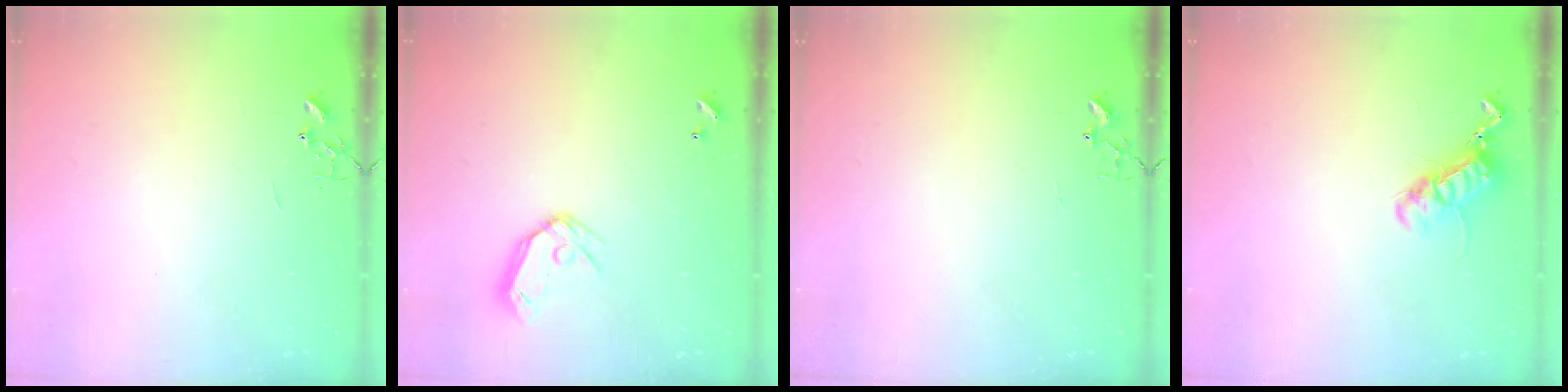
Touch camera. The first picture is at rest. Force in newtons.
{"total": 10.4, "press": 10.2, "slide": 1.6}
{"total": 3.0, "press": 2.9, "slide": 0.4}
{"total": 12.2, "press": 12.2, "slide": 0.9}